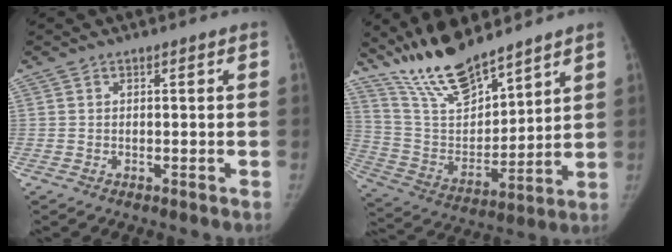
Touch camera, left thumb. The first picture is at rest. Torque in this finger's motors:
{"motor_torque": [0.13, 0.04, 1.40, -1.38, 0.16]}